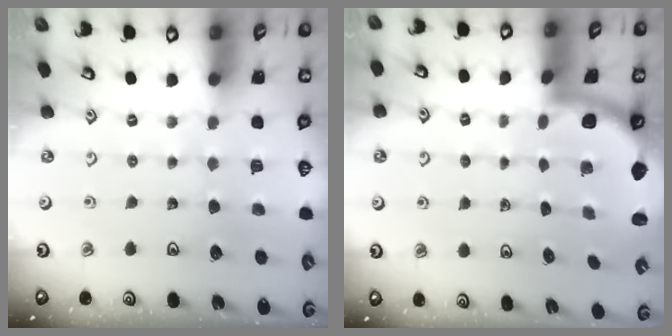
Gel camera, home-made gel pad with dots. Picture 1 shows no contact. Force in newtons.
{"total": 1.8, "press": 1.8, "slide": 0.1}